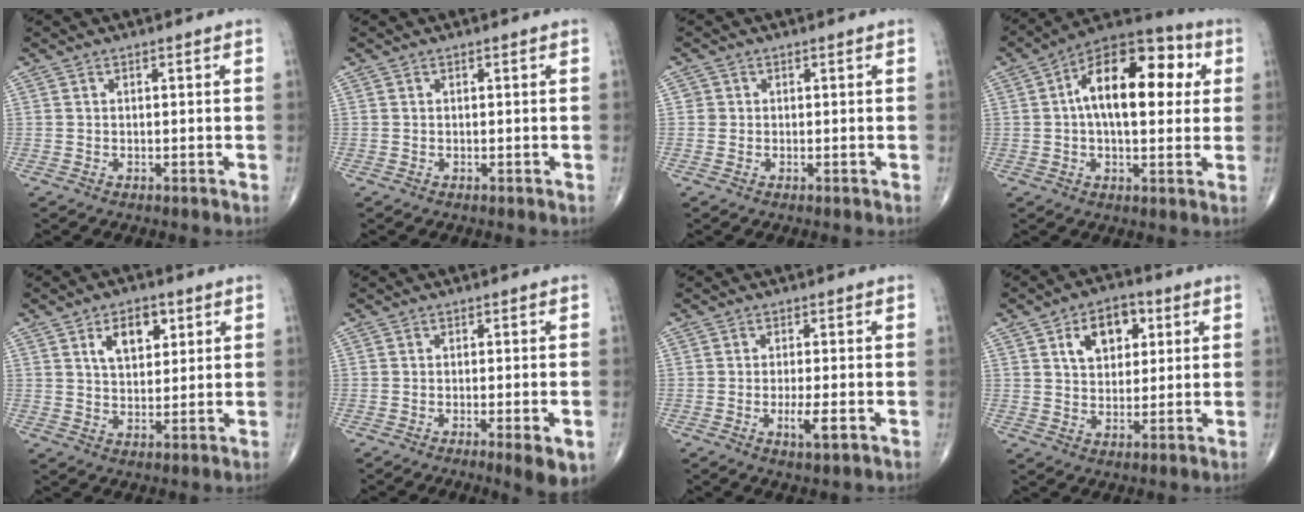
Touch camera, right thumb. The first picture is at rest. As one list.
[{"total": 0.0}, {"total": 1.2, "force": [0.1, 1.2, 0.1], "torque": [0.008, 0.004, 0.000]}, {"total": 18.6, "force": [3.5, 9.5, 15.6], "torque": [-0.212, 0.027, 0.042]}, {"total": 7.6, "force": [3.2, 4.5, 5.2], "torque": [-0.060, -0.014, 0.053]}, {"total": 5.8, "force": [-2.4, 1.1, 5.2], "torque": [-0.071, -0.008, -0.034]}, {"total": 4.1, "force": [-1.3, 0.9, 3.7], "torque": [-0.071, -0.006, -0.024]}, {"total": 9.5, "force": [3.5, 6.2, 6.3], "torque": [-0.067, -0.004, 0.053]}]